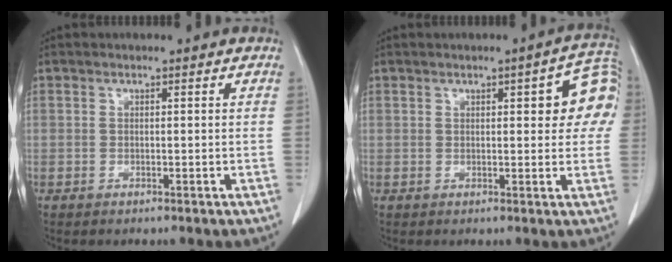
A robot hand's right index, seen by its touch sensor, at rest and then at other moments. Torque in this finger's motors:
{"motor_torque": [0.51, 0.02, 0.10, 0.03]}